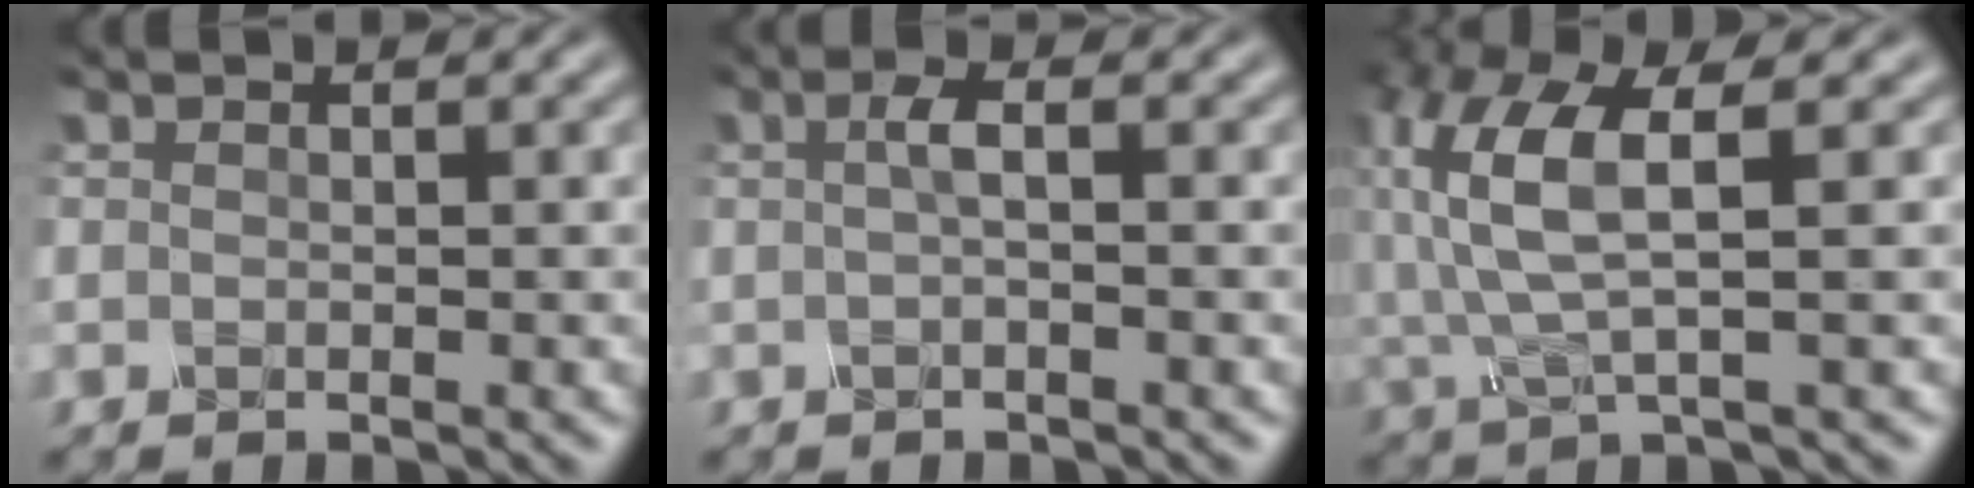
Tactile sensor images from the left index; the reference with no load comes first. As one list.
[{"total": 1.4, "force": [-0.2, 0.3, 1.4], "torque": [-0.030, 0.004, -0.007]}, {"total": 6.6, "force": [0.8, 2.5, 6.1], "torque": [-0.150, 0.007, 0.014]}]